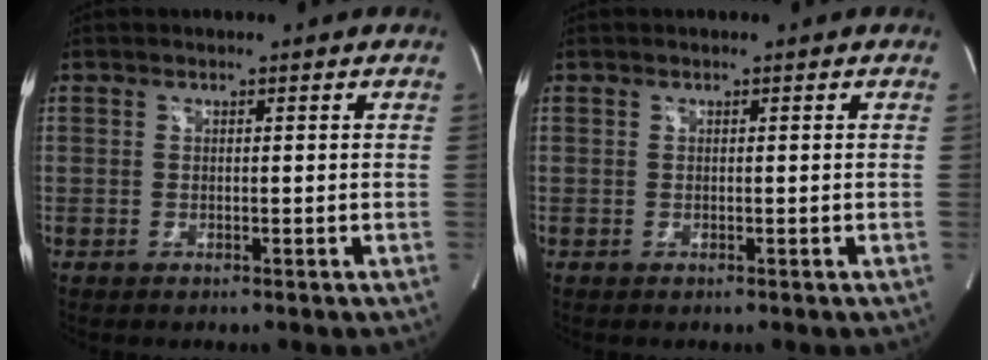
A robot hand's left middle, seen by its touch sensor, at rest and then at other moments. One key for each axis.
{"total": 0.0}